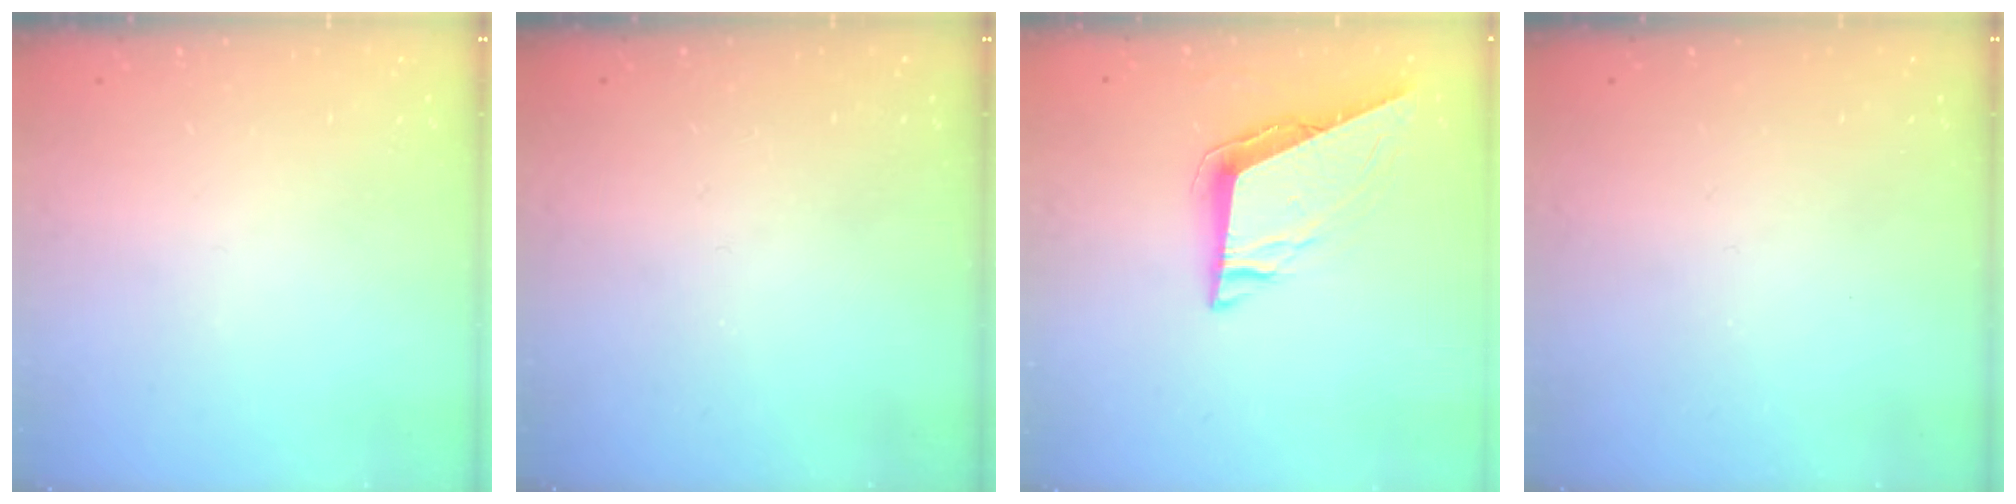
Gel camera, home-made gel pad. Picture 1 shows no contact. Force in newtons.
{"total": 0.0}
{"total": 9.0, "press": 8.7, "slide": 2.5}
{"total": 0.0}